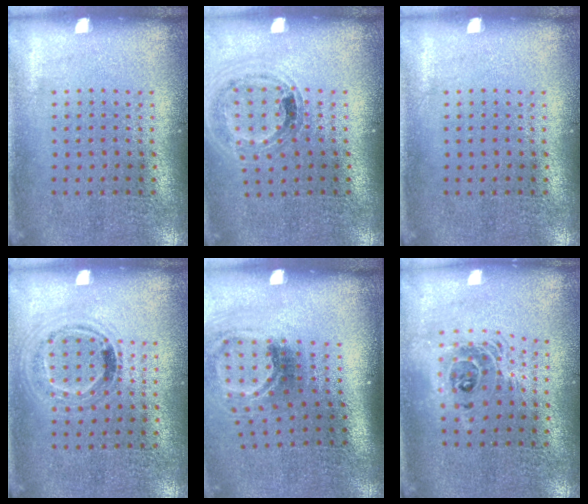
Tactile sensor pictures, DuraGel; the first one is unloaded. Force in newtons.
{"total": 1.0, "press": 1.0, "slide": 0.1}
{"total": 0.0}
{"total": 1.0, "press": 1.0, "slide": 0.3}
{"total": 2.1, "press": 1.3, "slide": 1.6}
{"total": 1.7, "press": 1.4, "slide": 0.9}